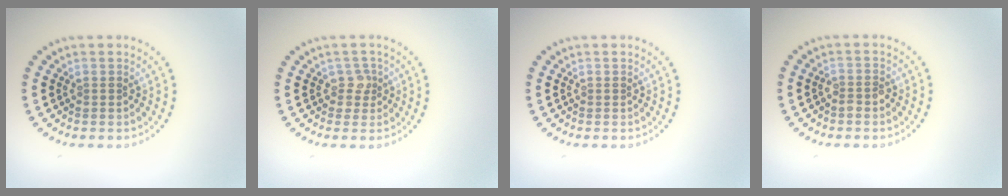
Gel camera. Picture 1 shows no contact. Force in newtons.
{"total": 1.5, "press": 1.3, "slide": 0.8}
{"total": 0.0}
{"total": 1.1, "press": 1.0, "slide": 0.4}